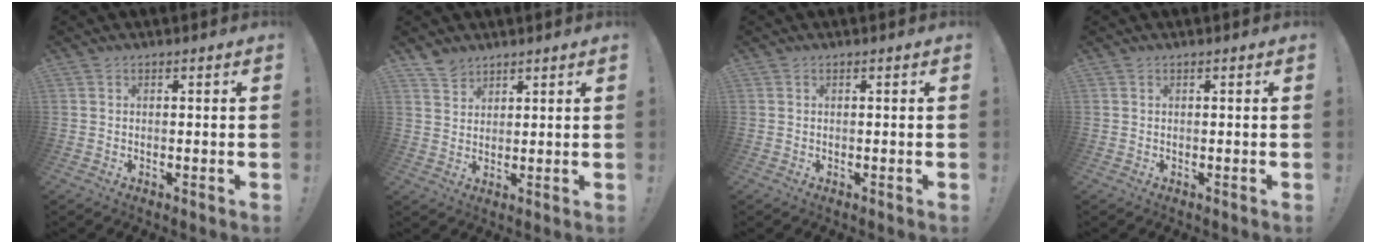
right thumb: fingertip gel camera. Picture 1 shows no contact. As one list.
[{"total": 4.4, "force": [3.6, 2.3, 0.5], "torque": [-0.003, -0.028, 0.069]}, {"total": 0.0}, {"total": 0.0}]